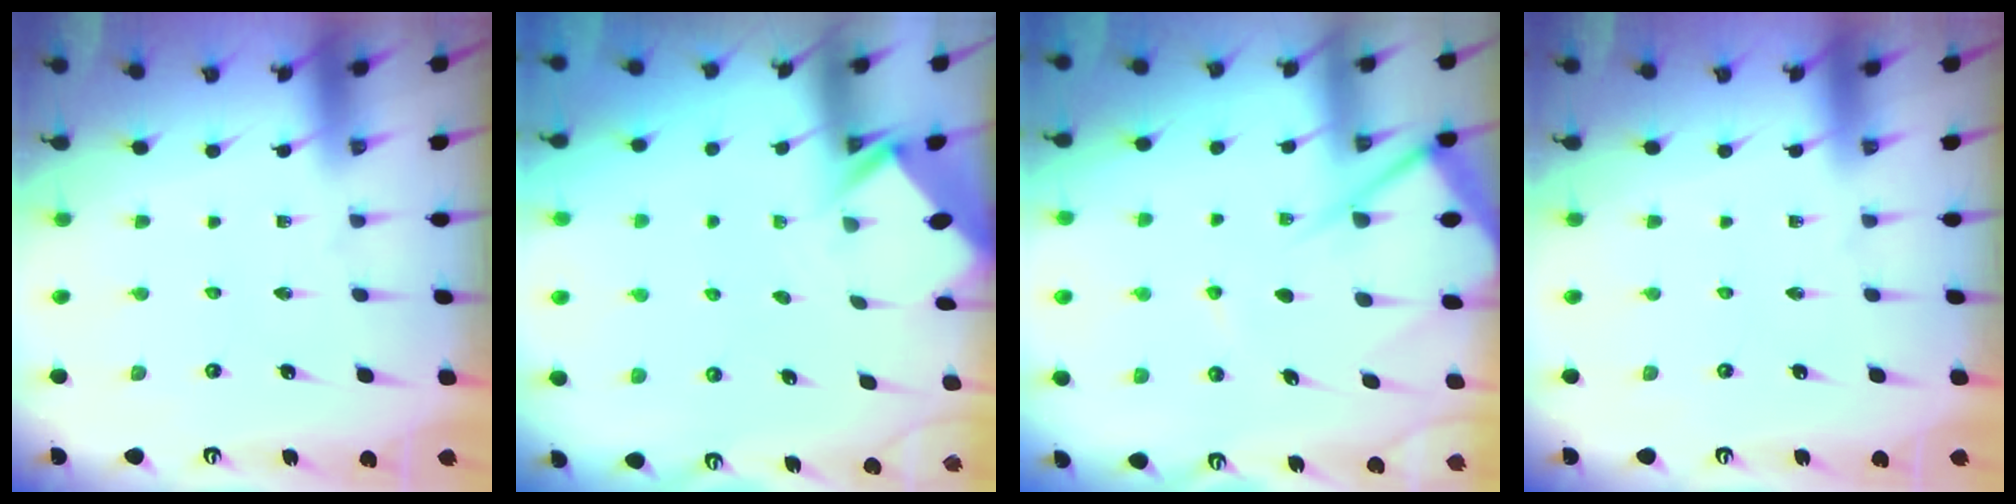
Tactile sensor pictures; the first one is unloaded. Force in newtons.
{"total": 2.7, "press": 2.7, "slide": 0.2}
{"total": 10.9, "press": 10.8, "slide": 1.3}
{"total": 0.0}